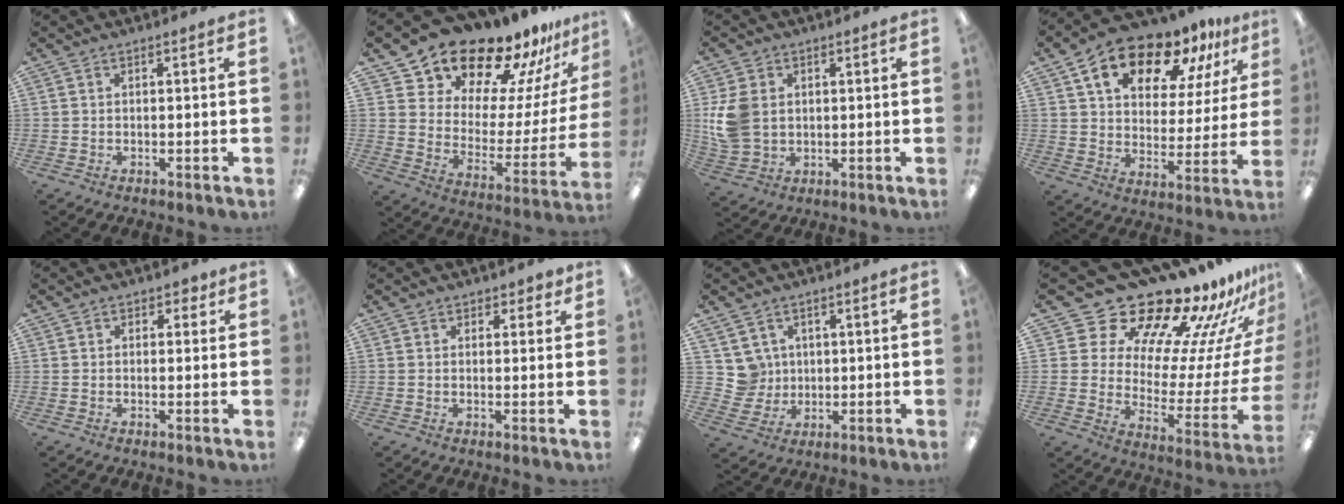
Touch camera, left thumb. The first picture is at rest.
{"total": 18.3, "force": [16.3, 6.8, 4.7], "torque": [-0.068, -0.141, 0.284]}
{"total": 9.7, "force": [1.6, 7.7, 5.6], "torque": [-0.127, 0.013, 0.034]}
{"total": 17.1, "force": [12.1, 8.5, 8.6], "torque": [-0.138, -0.070, 0.208]}
{"total": 1.8, "force": [0.8, 1.4, 0.8], "torque": [0.000, -0.001, 0.010]}
{"total": 2.0, "force": [1.5, 1.3, 0.4], "torque": [0.009, -0.003, 0.024]}
{"total": 6.1, "force": [2.6, 5.5, -0.2], "torque": [-0.002, -0.005, 0.051]}
{"total": 21.6, "force": [18.5, 8.4, 7.4], "torque": [-0.103, -0.163, 0.326]}